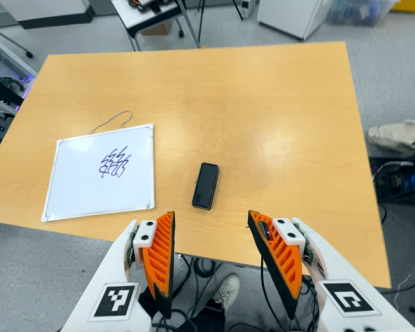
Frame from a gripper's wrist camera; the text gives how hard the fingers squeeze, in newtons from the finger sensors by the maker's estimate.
{"total": 0.0}